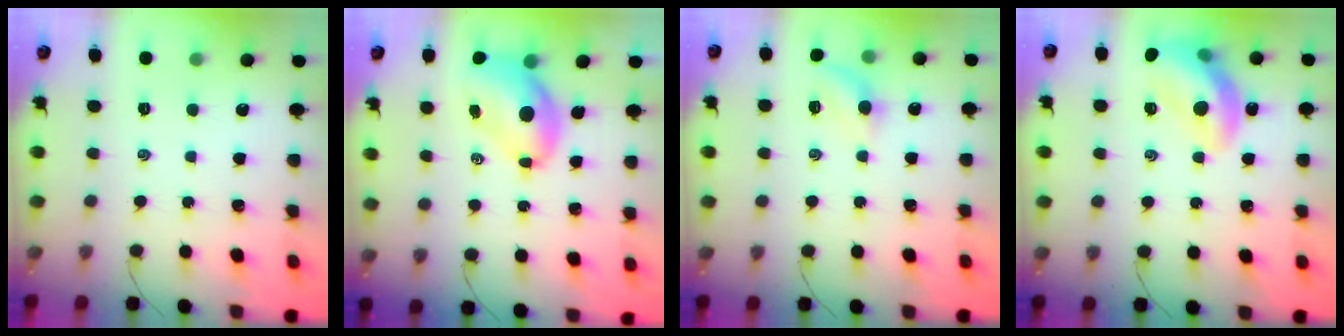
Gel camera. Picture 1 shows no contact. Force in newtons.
{"total": 8.0, "press": 7.7, "slide": 2.2}
{"total": 6.4, "press": 6.2, "slide": 1.6}
{"total": 15.3, "press": 15.1, "slide": 2.7}